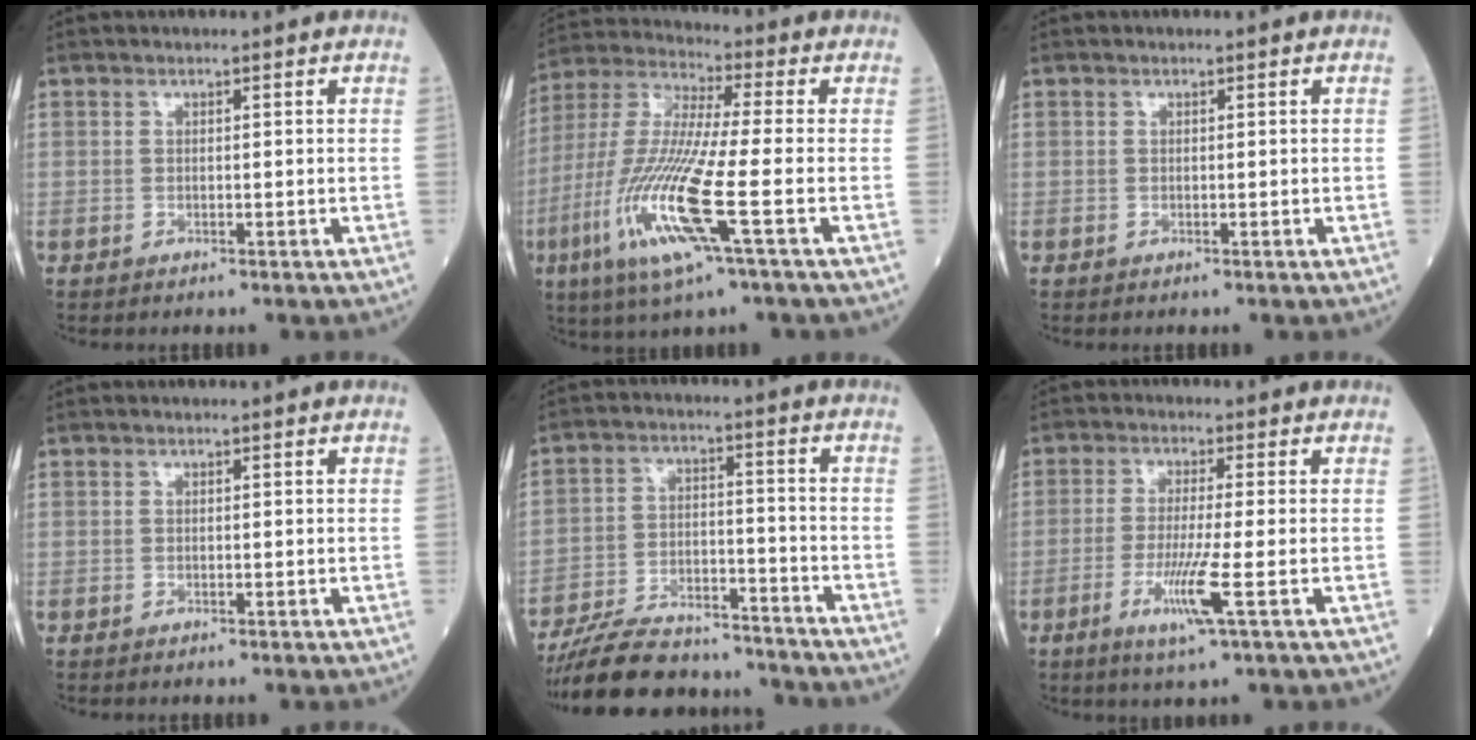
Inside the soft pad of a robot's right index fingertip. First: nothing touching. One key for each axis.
{"total": 16.1, "fx": -5.3, "fy": 0.7, "fz": 15.2, "tx": -0.334, "ty": -0.022, "tz": -0.107}
{"total": 0.0}
{"total": 0.0}
{"total": 15.5, "fx": -14.3, "fy": 3.7, "fz": 4.6, "tx": -0.080, "ty": 0.014, "tz": -0.227}
{"total": 6.6, "fx": -2.3, "fy": -0.6, "fz": 6.2, "tx": -0.125, "ty": -0.021, "tz": -0.045}